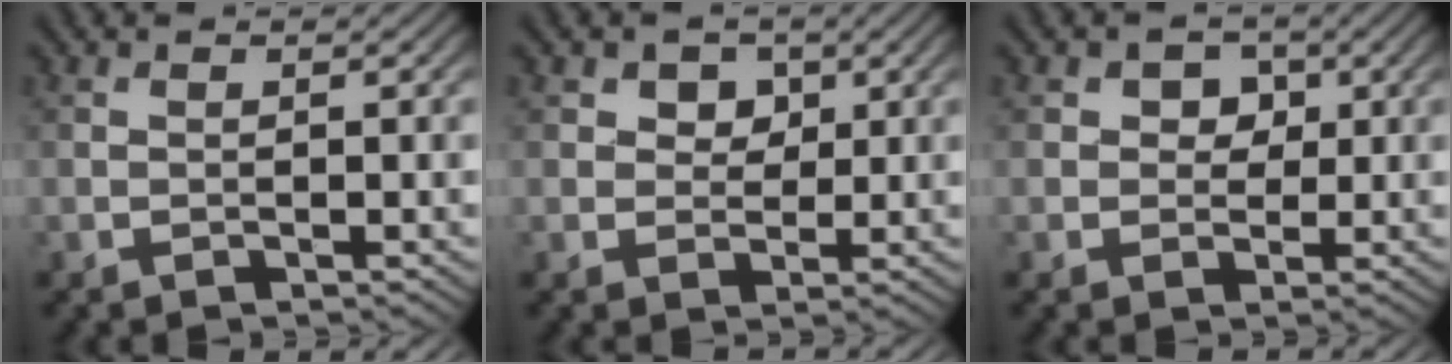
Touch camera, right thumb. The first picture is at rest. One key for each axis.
{"total": 3.6, "fx": 1.6, "fy": 2.8, "fz": 1.8, "tx": -0.033, "ty": -0.005, "tz": 0.022}
{"total": 3.4, "fx": 1.0, "fy": 2.8, "fz": 1.6, "tx": -0.029, "ty": -0.002, "tz": 0.007}